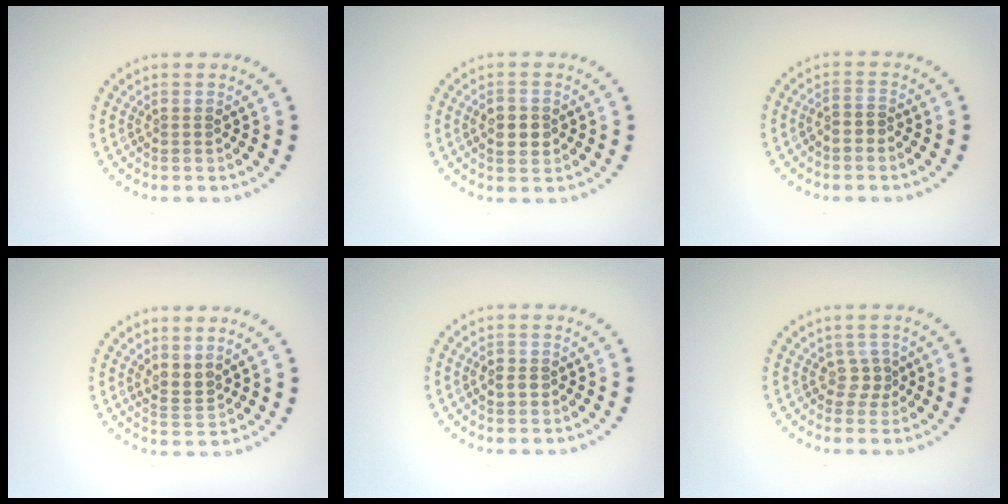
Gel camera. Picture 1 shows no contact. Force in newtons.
{"total": 2.8, "press": 2.8, "slide": 0.0}
{"total": 1.7, "press": 1.4, "slide": 1.0}
{"total": 2.0, "press": 1.4, "slide": 1.3}
{"total": 1.3, "press": 1.2, "slide": 0.3}
{"total": 1.3, "press": 0.9, "slide": 0.9}